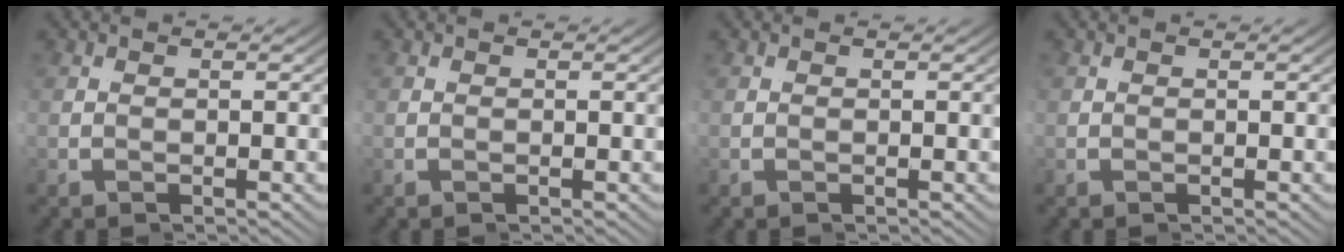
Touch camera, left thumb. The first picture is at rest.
{"total": 0.0}
{"total": 0.0}
{"total": 0.0}